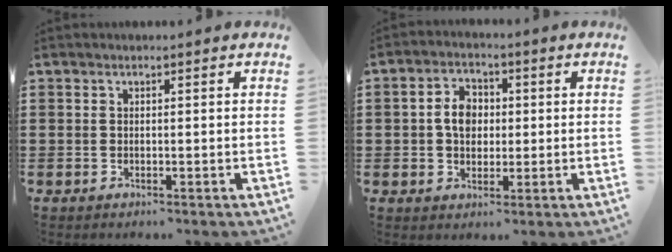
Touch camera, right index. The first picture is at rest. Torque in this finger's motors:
{"motor_torque": [0.97, -0.22, 0.27, 0.07]}